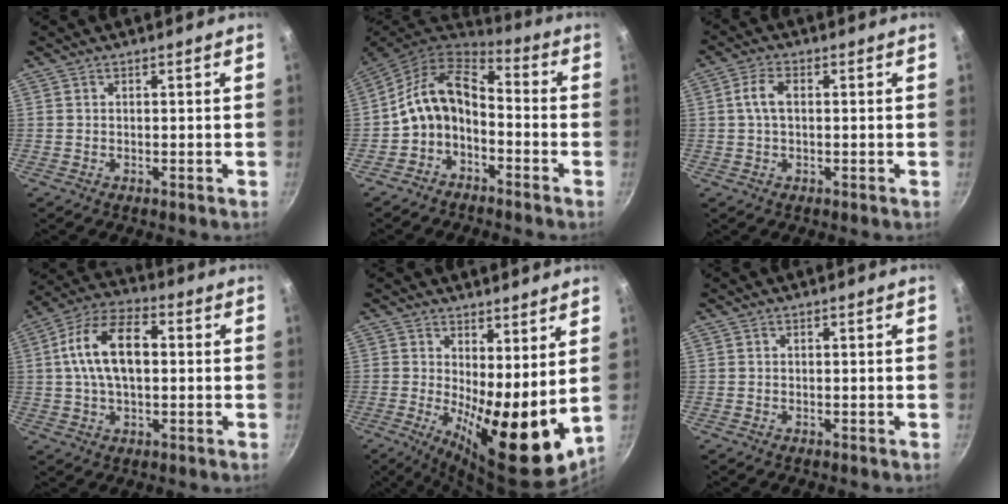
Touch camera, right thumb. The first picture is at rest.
{"total": 11.5, "force": [-3.0, 7.6, 8.0], "torque": [-0.145, 0.062, -0.069]}
{"total": 4.0, "force": [0.4, 2.1, 3.3], "torque": [-0.069, 0.010, 0.005]}
{"total": 13.9, "force": [1.6, 7.8, 11.4], "torque": [-0.190, 0.027, 0.016]}
{"total": 15.8, "force": [1.9, 5.8, 14.5], "torque": [-0.187, -0.036, 0.035]}
{"total": 0.0}